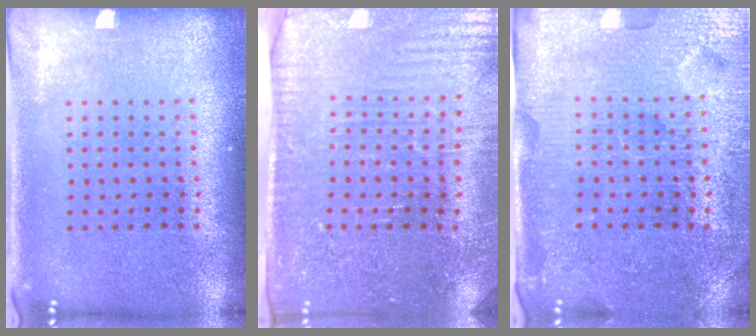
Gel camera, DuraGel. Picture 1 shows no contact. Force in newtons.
{"total": 3.5, "press": 3.4, "slide": 0.8}
{"total": 4.3, "press": 4.0, "slide": 1.5}